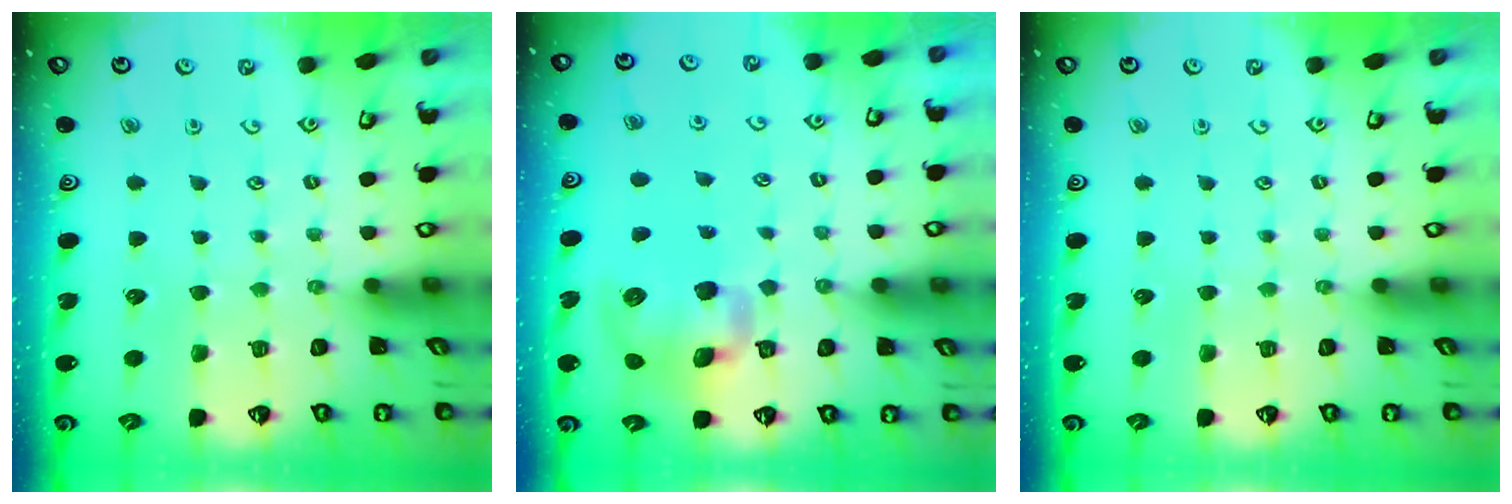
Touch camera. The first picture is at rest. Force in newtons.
{"total": 12.6, "press": 12.4, "slide": 2.1}
{"total": 0.0}